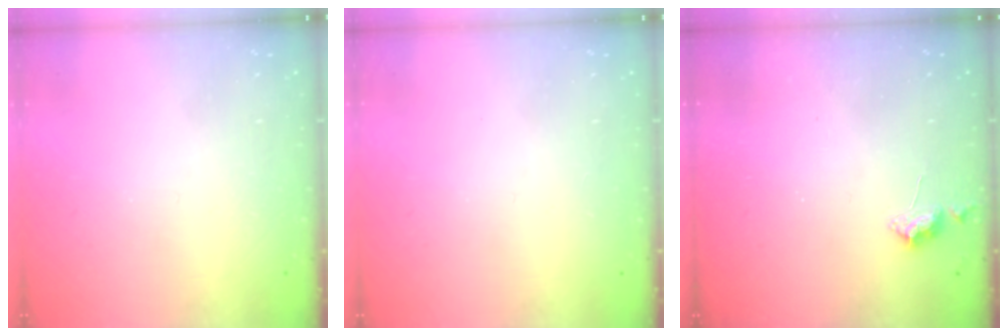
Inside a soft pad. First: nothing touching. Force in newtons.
{"total": 0.0}
{"total": 5.5, "press": 5.4, "slide": 0.8}